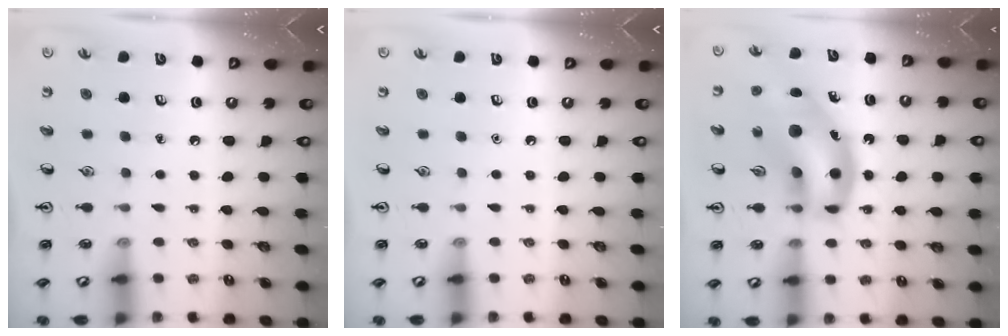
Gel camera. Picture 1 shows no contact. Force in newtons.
{"total": 0.0}
{"total": 18.2, "press": 17.8, "slide": 3.7}